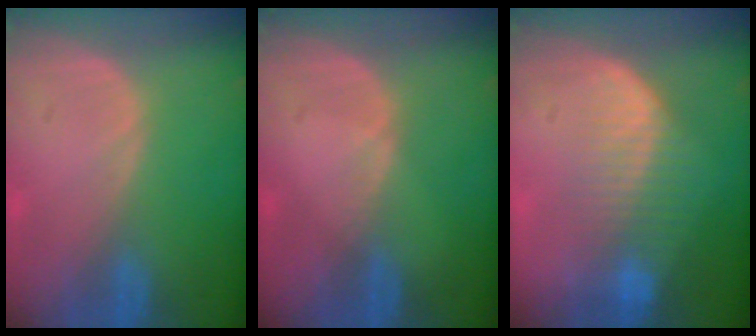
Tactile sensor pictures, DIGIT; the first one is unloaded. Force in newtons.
{"total": 0.7, "press": 0.5, "slide": 0.5}
{"total": 7.8, "press": 6.9, "slide": 3.7}